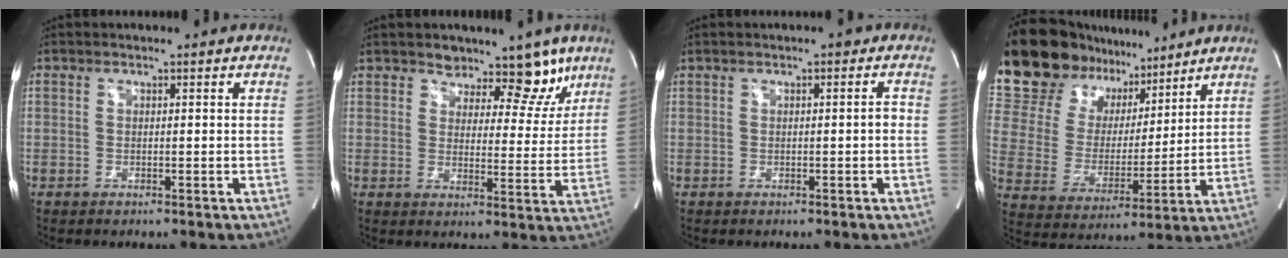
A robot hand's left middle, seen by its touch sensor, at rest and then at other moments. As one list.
[{"total": 9.0, "force": [7.2, 4.6, 2.9], "torque": [-0.007, -0.010, 0.083]}, {"total": 1.3, "force": [0.0, 0.4, 1.2], "torque": [-0.012, 0.004, -0.003]}, {"total": 17.5, "force": [15.2, 7.6, 4.3], "torque": [-0.081, 0.021, 0.271]}]